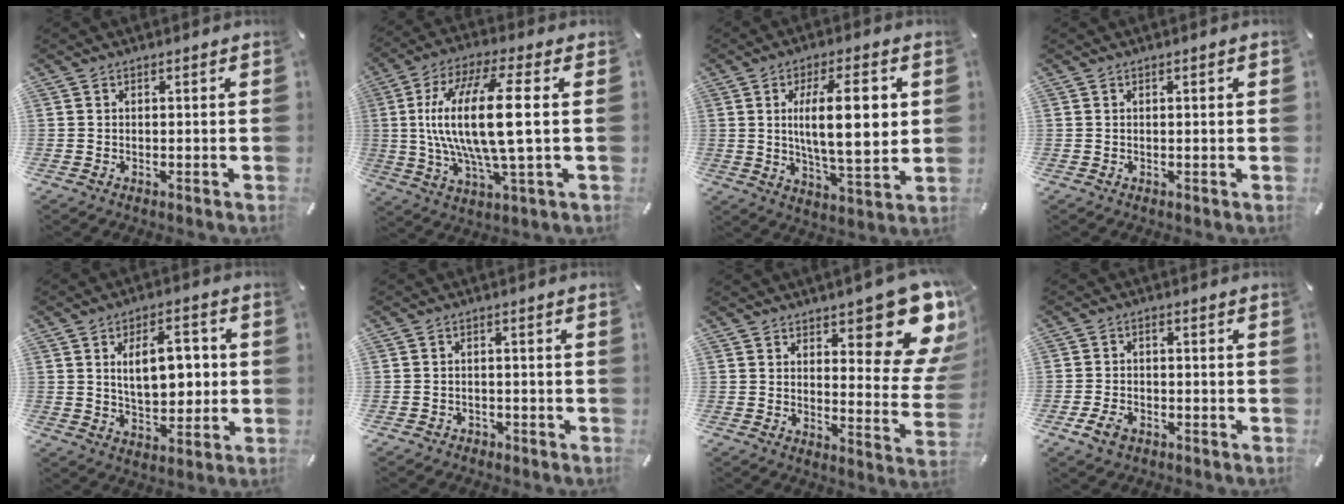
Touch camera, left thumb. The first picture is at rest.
{"total": 19.0, "force": [1.3, 4.6, 18.4], "torque": [-0.389, -0.014, 0.004]}
{"total": 16.1, "force": [2.9, 5.4, 14.9], "torque": [-0.238, -0.009, 0.038]}
{"total": 0.9, "force": [0.2, 0.1, 0.9], "torque": [-0.016, 0.000, 0.002]}
{"total": 11.9, "force": [2.0, 6.8, 9.6], "torque": [-0.136, 0.001, 0.032]}
{"total": 1.8, "force": [-1.3, 1.2, 0.4], "torque": [-0.008, 0.007, -0.029]}
{"total": 16.7, "force": [10.4, 6.4, 11.4], "torque": [-0.125, -0.094, 0.173]}
{"total": 4.4, "force": [-2.2, 2.8, 2.6], "torque": [-0.062, 0.006, -0.044]}